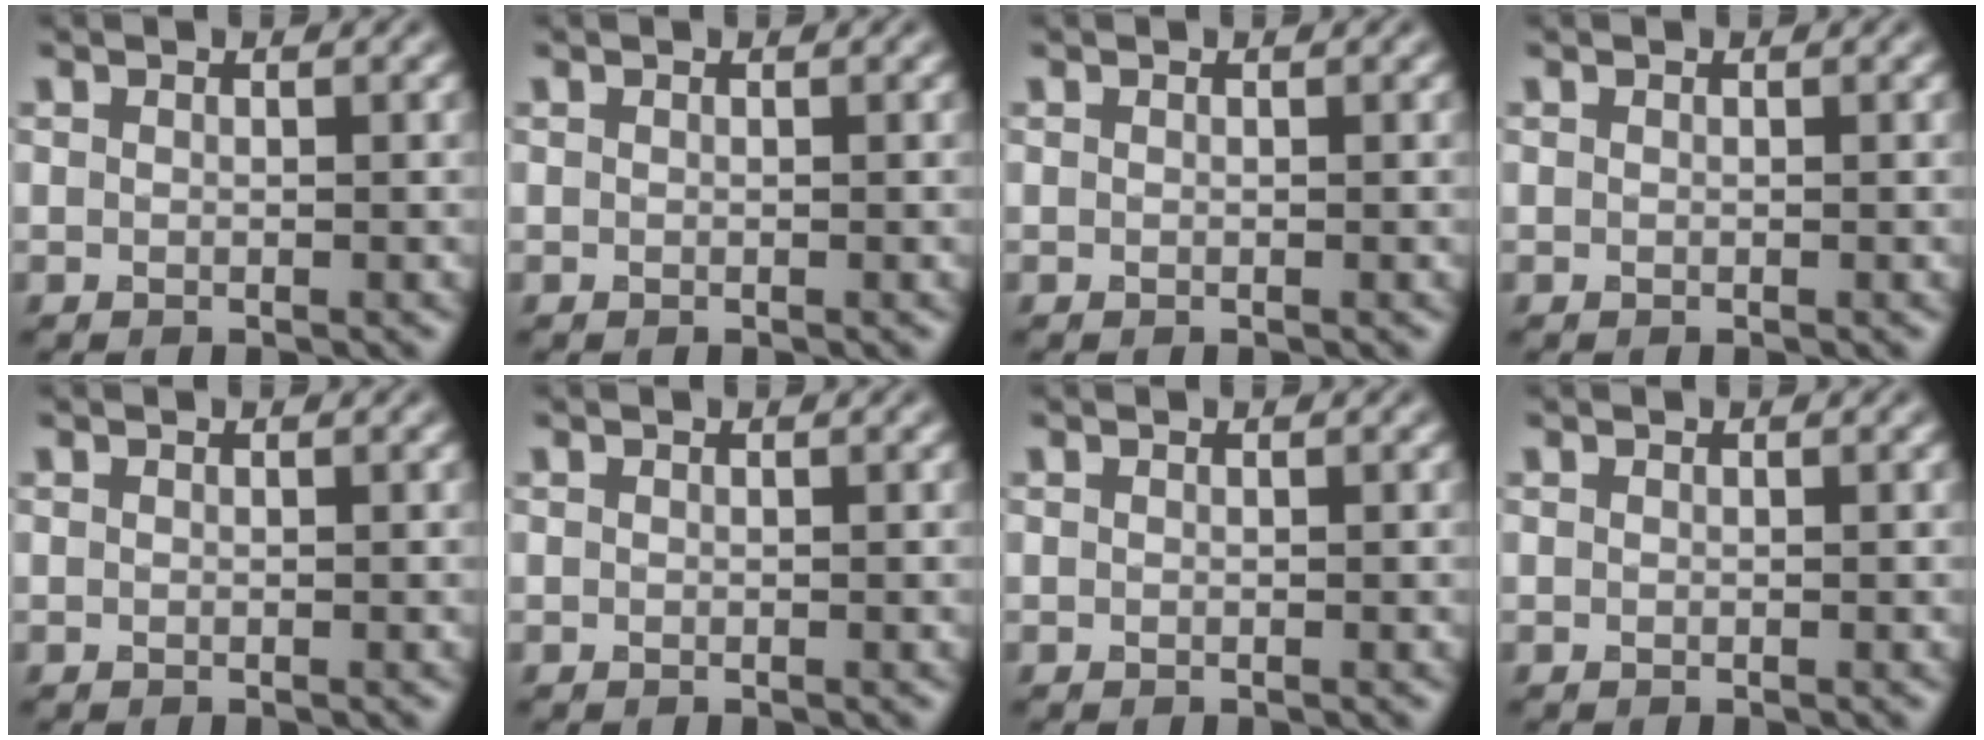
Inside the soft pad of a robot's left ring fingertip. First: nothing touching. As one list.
[{"total": 0.0}, {"total": 0.0}, {"total": 0.0}, {"total": 0.0}, {"total": 0.0}, {"total": 0.0}, {"total": 0.0}]